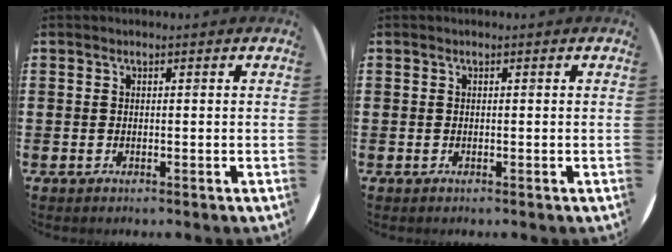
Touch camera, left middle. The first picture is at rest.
{"total": 0.0}